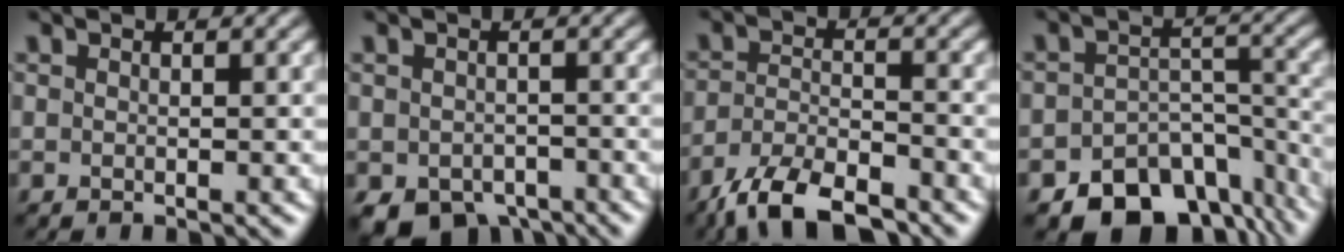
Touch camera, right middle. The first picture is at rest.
{"total": 4.5, "force": [-3.1, 2.7, 1.8], "torque": [-0.028, -0.014, -0.049]}
{"total": 6.8, "force": [-5.5, 2.0, 3.3], "torque": [-0.062, -0.003, -0.106]}
{"total": 10.2, "force": [-7.5, 5.8, 3.7], "torque": [-0.052, -0.013, -0.104]}